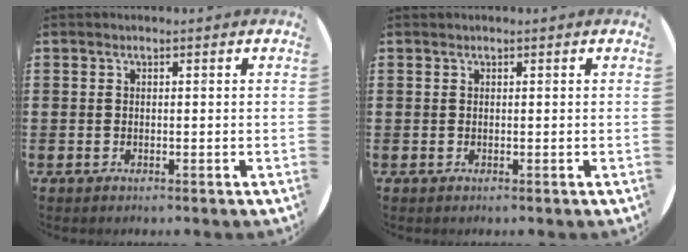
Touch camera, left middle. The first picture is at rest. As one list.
[{"total": 0.0}]